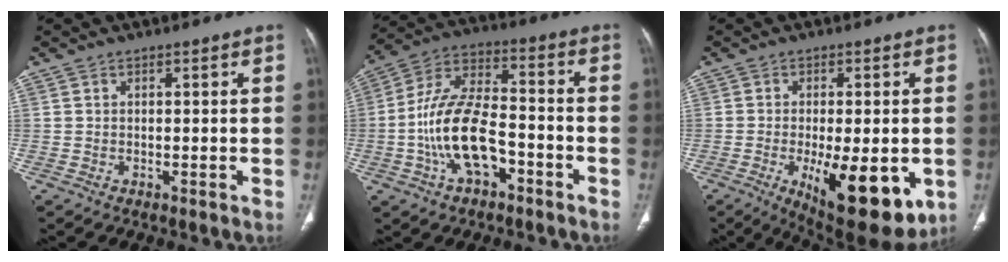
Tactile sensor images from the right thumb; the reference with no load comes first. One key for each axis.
{"total": 14.9, "fx": -4.9, "fy": 7.6, "fz": 11.8, "tx": -0.227, "ty": 0.047, "tz": -0.090}
{"total": 16.8, "fx": -4.9, "fy": 6.5, "fz": 14.7, "tx": -0.178, "ty": -0.017, "tz": -0.052}